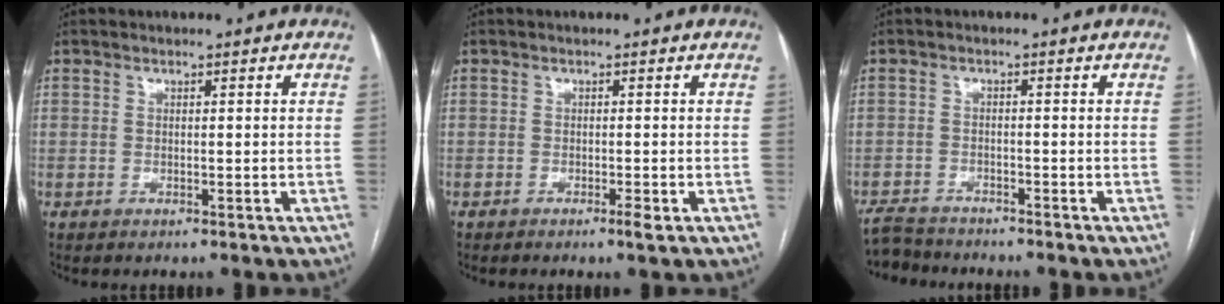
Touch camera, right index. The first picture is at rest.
{"total": 1.2, "force": [-0.7, 0.0, 1.0], "torque": [-0.017, -0.001, -0.010]}
{"total": 3.9, "force": [-3.9, 0.6, -0.1], "torque": [0.005, -0.014, -0.071]}